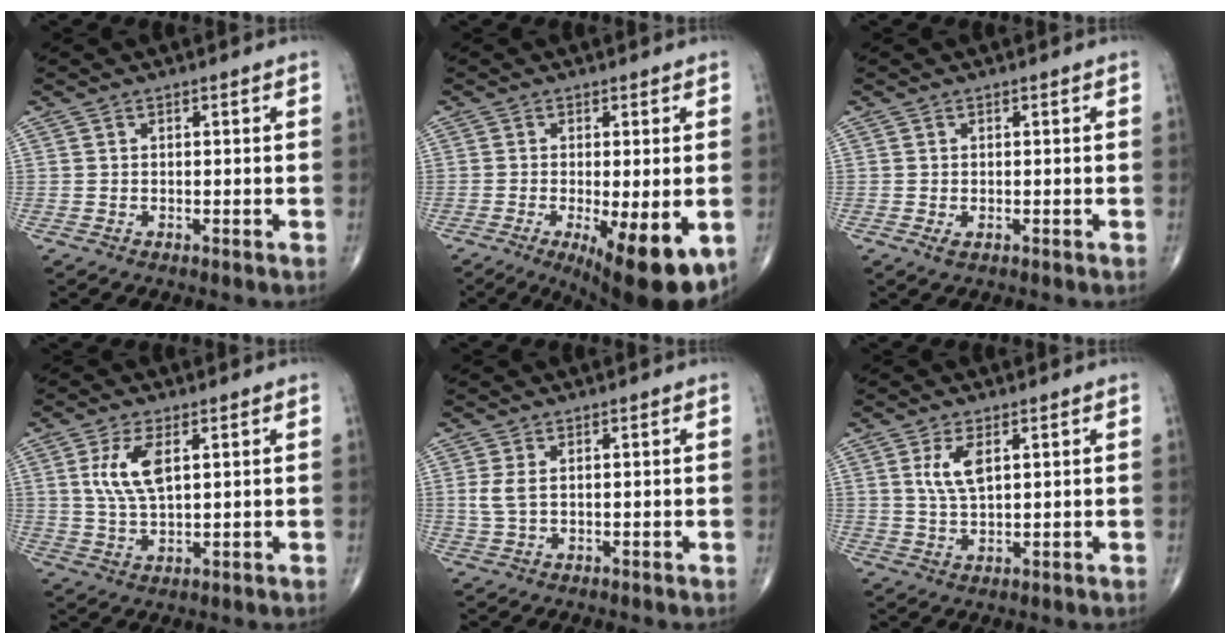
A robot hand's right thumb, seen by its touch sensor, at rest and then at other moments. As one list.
[{"total": 13.1, "force": [-4.6, 3.9, 11.7], "torque": [-0.147, -0.021, -0.058]}, {"total": 1.1, "force": [-0.3, 0.6, 0.9], "torque": [-0.016, -0.004, -0.004]}, {"total": 7.6, "force": [2.3, 3.3, 6.4], "torque": [-0.133, -0.007, 0.050]}, {"total": 2.7, "force": [0.5, 1.3, 2.3], "torque": [-0.061, 0.004, 0.017]}, {"total": 5.3, "force": [1.9, 2.3, 4.4], "torque": [-0.087, -0.008, 0.042]}]